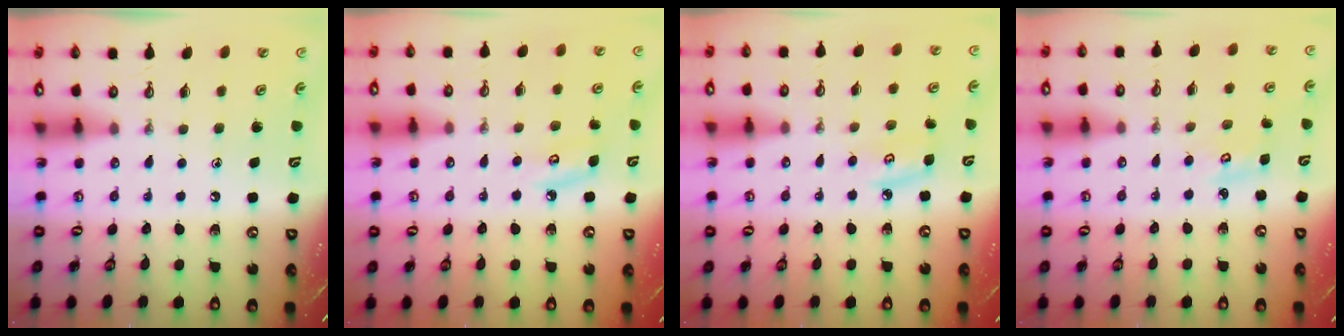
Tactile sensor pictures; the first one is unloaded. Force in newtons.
{"total": 6.0, "press": 6.0, "slide": 0.7}
{"total": 5.0, "press": 5.0, "slide": 0.3}
{"total": 2.9, "press": 2.9, "slide": 0.1}